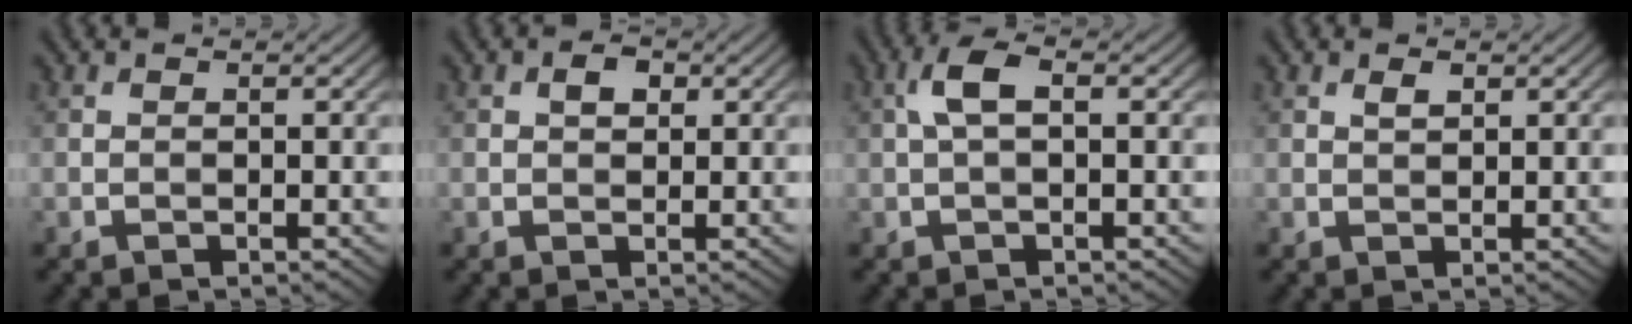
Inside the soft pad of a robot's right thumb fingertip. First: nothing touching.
{"total": 1.8, "force": [0.6, 1.2, 1.2], "torque": [-0.018, 0.003, 0.007]}
{"total": 3.3, "force": [0.3, 1.2, 3.0], "torque": [-0.068, 0.014, 0.003]}
{"total": 1.0, "force": [0.6, 0.4, 0.8], "torque": [-0.017, 0.000, 0.012]}